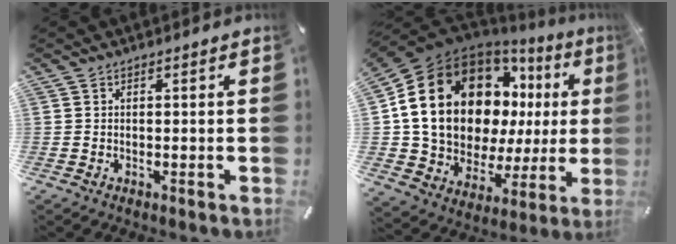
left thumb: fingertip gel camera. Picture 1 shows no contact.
{"total": 23.8, "force": [6.9, 16.5, 15.7], "torque": [-0.292, -0.041, 0.147]}